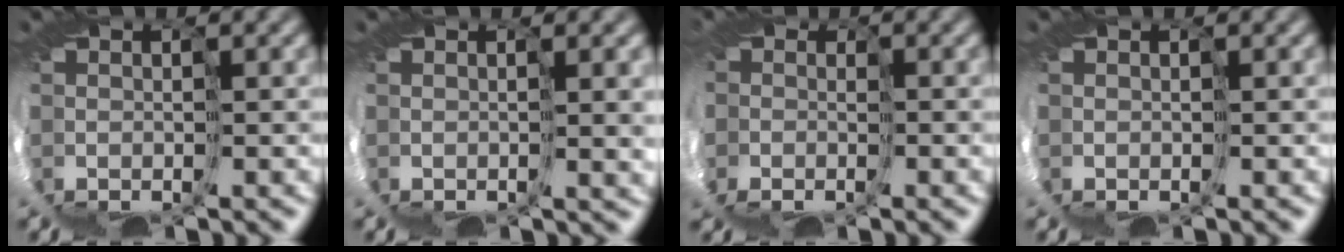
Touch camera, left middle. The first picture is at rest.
{"total": 4.3, "force": [1.1, 1.3, 3.9], "torque": [-0.063, 0.000, 0.020]}
{"total": 11.5, "force": [-3.9, 9.5, 5.3], "torque": [-0.130, -0.027, -0.076]}
{"total": 0.0}